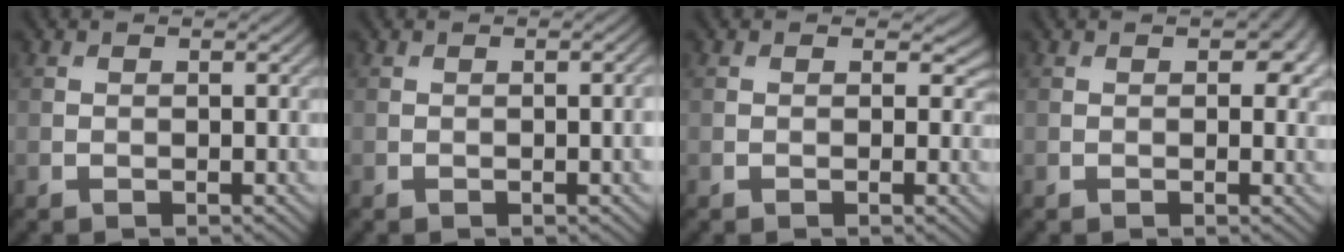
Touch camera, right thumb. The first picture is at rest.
{"total": 1.9, "force": [-0.1, 0.3, 1.9], "torque": [-0.024, 0.001, -0.002]}
{"total": 1.5, "force": [0.3, 1.3, 0.7], "torque": [-0.016, -0.008, -0.002]}
{"total": 2.6, "force": [0.9, 1.5, 2.0], "torque": [-0.024, -0.003, 0.011]}